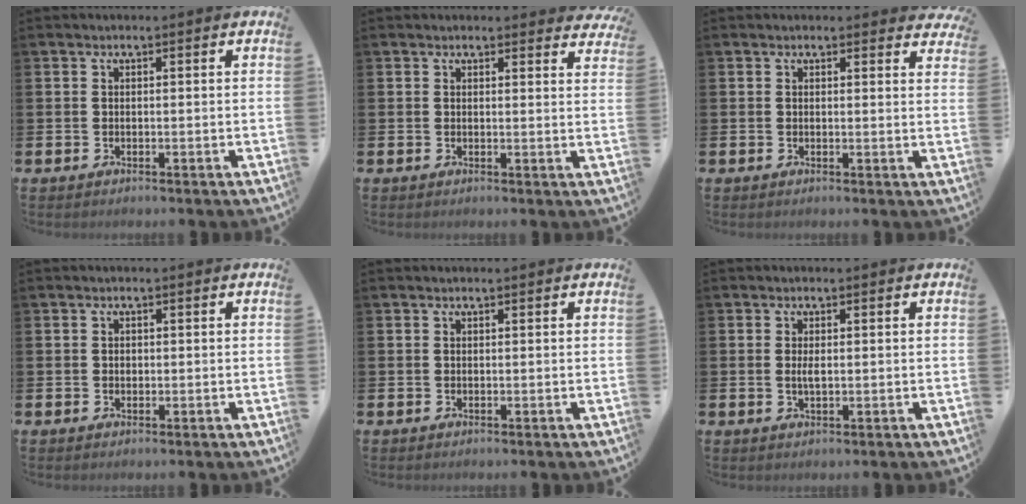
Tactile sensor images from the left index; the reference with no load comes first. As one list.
[{"total": 1.8, "force": [1.8, 0.3, 0.0], "torque": [0.005, -0.007, 0.031]}, {"total": 1.4, "force": [1.3, 0.4, 0.0], "torque": [0.006, -0.003, 0.022]}, {"total": 0.7, "force": [0.1, 0.6, 0.4], "torque": [0.002, 0.001, -0.002]}, {"total": 0.0}, {"total": 1.5, "force": [0.2, 0.5, 1.4], "torque": [-0.026, 0.002, 0.000]}]